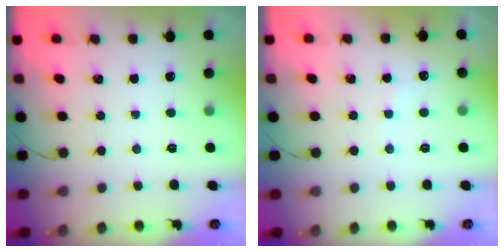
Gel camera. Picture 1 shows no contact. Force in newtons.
{"total": 5.1, "press": 5.1, "slide": 0.8}